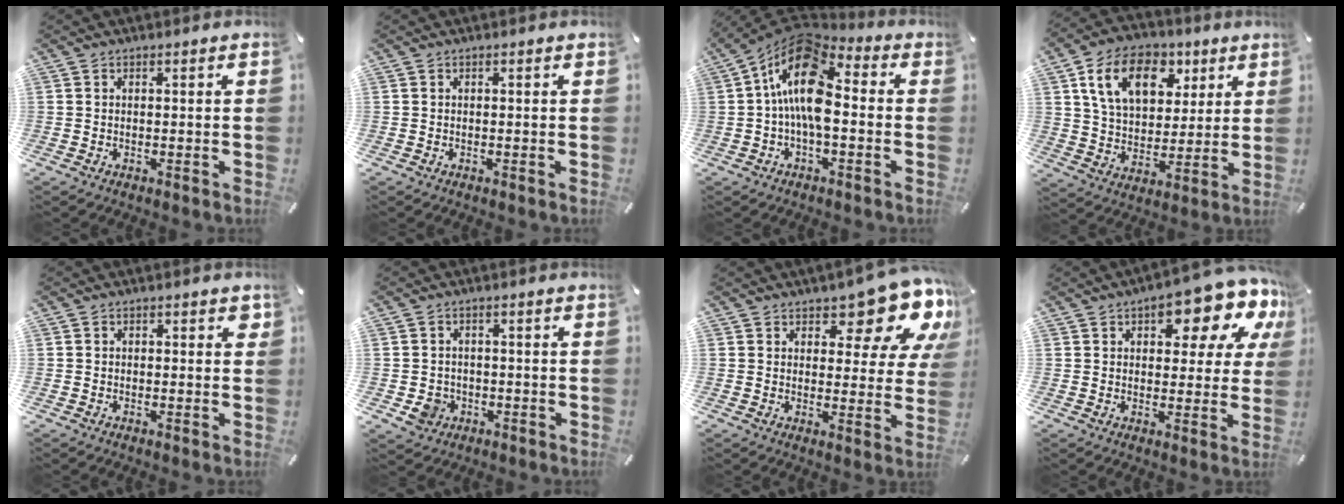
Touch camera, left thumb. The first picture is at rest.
{"total": 0.0}
{"total": 16.3, "force": [-0.2, 8.5, 13.8], "torque": [-0.256, -0.003, -0.003]}
{"total": 14.9, "force": [6.6, 10.3, 8.5], "torque": [-0.145, -0.009, 0.121]}
{"total": 1.3, "force": [0.3, 1.0, 0.8], "torque": [0.000, 0.001, 0.000]}
{"total": 4.9, "force": [-1.5, 4.4, 1.5], "torque": [-0.029, 0.003, -0.027]}
{"total": 12.8, "force": [8.6, 5.4, 7.8], "torque": [-0.086, -0.073, 0.141]}
{"total": 15.5, "force": [9.2, 6.7, 10.5], "torque": [-0.125, -0.068, 0.149]}